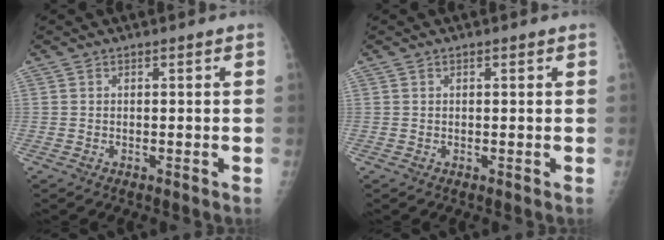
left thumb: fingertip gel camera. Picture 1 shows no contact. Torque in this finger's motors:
{"motor_torque": [-0.15, -0.03, -0.07, -0.06, 0.03]}